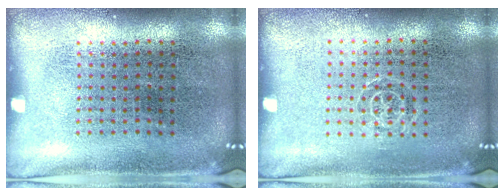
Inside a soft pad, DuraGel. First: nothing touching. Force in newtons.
{"total": 0.7, "press": 0.5, "slide": 0.5}